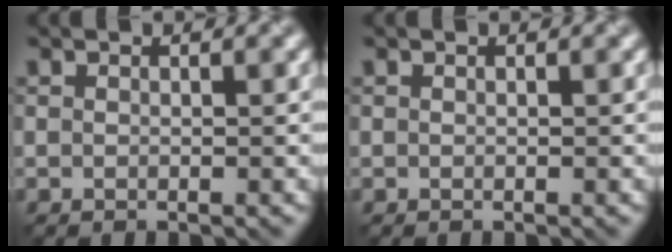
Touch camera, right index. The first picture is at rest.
{"total": 0.0}